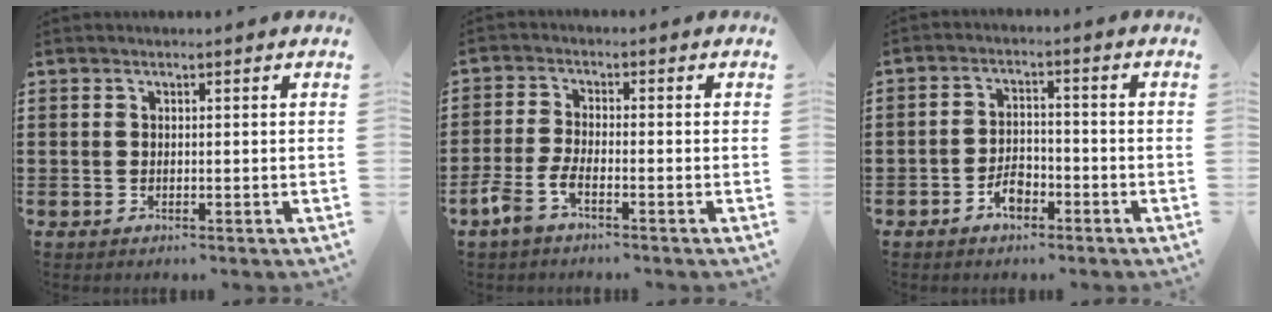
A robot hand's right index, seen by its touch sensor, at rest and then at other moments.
{"total": 3.8, "force": [-2.5, 0.8, 2.7], "torque": [-0.076, -0.007, -0.054]}
{"total": 3.9, "force": [-2.6, 2.0, 2.2], "torque": [-0.046, 0.001, -0.050]}